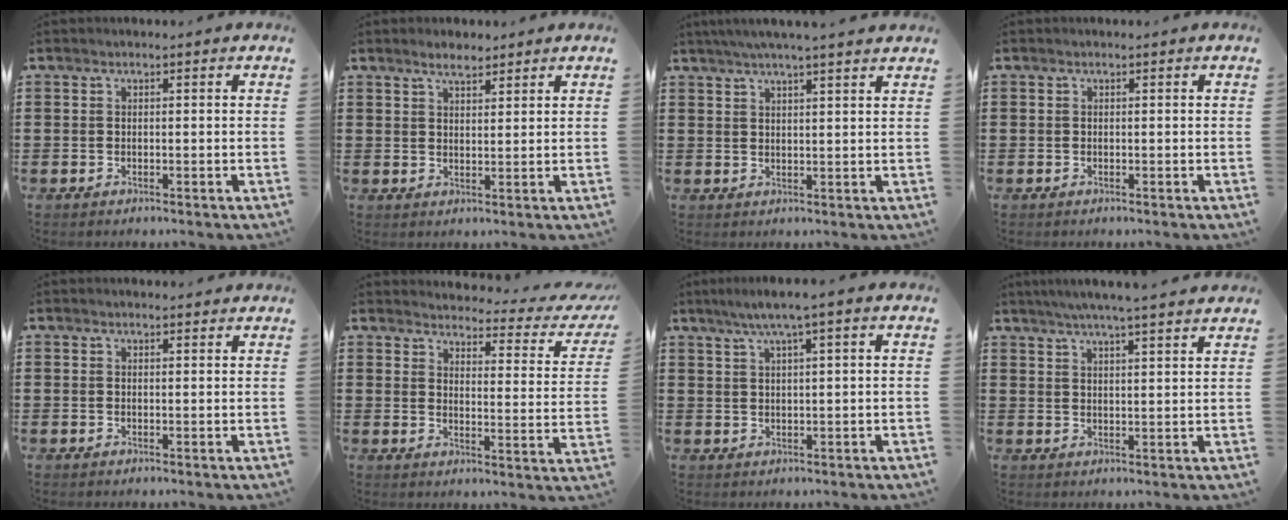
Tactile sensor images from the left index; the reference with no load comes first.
{"total": 2.9, "force": [2.5, 0.7, 1.3], "torque": [-0.031, 0.004, 0.046]}
{"total": 3.7, "force": [3.2, -0.6, 1.6], "torque": [-0.041, -0.007, 0.057]}
{"total": 0.0}
{"total": 1.0, "force": [1.0, 0.0, 0.2], "torque": [-0.005, -0.001, 0.019]}
{"total": 3.0, "force": [2.8, 0.2, 1.0], "torque": [-0.032, -0.028, 0.039]}
{"total": 3.6, "force": [1.8, -0.1, 3.1], "torque": [-0.063, 0.000, 0.030]}
{"total": 4.7, "force": [4.2, -0.6, 2.0], "torque": [-0.051, -0.015, 0.072]}